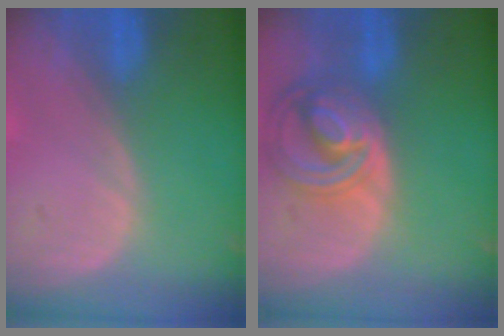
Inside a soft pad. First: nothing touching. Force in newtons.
{"total": 8.7, "press": 7.6, "slide": 4.3}